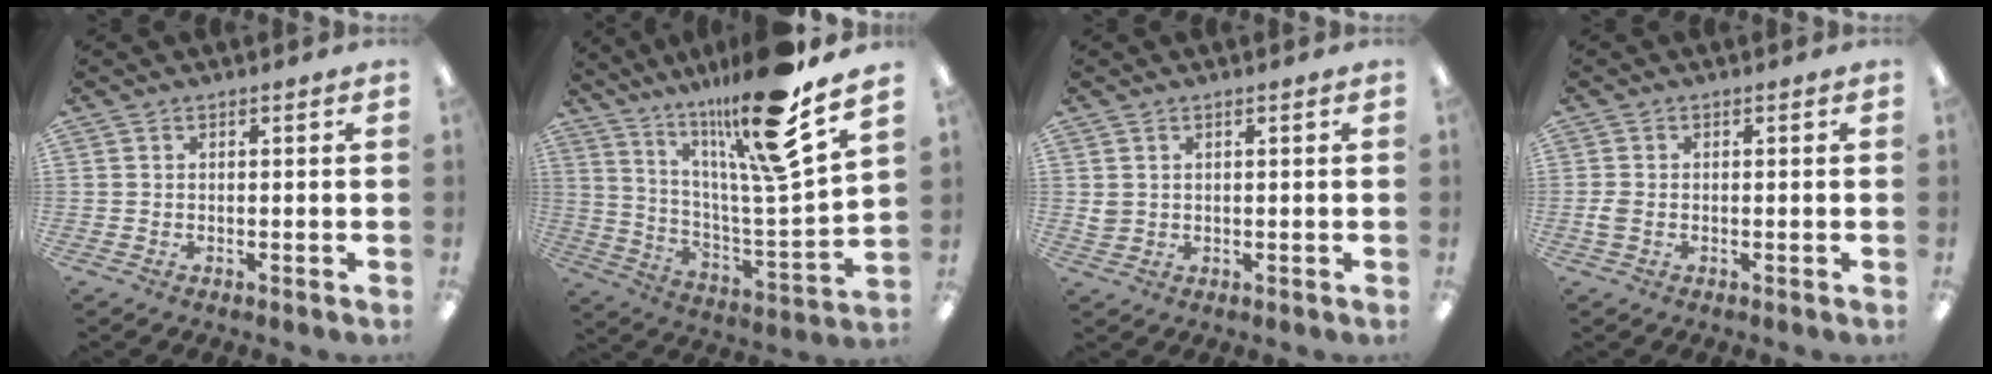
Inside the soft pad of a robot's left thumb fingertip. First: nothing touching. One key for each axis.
{"total": 20.7, "fx": 15.8, "fy": 1.0, "fz": 13.3, "tx": -0.234, "ty": -0.100, "tz": 0.241}
{"total": 2.1, "fx": 0.9, "fy": 1.7, "fz": 0.8, "tx": -0.017, "ty": 0.003, "tz": 0.015}
{"total": 2.2, "fx": -0.3, "fy": 1.4, "fz": 1.6, "tx": -0.035, "ty": 0.002, "tz": -0.007}